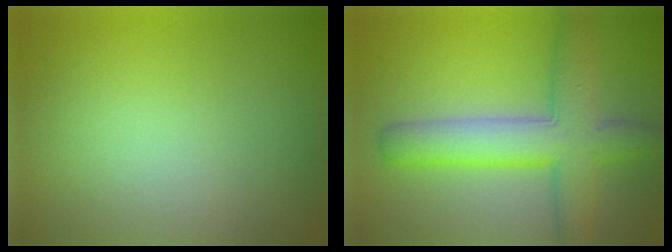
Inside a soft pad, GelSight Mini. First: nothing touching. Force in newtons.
{"total": 6.8, "press": 6.8, "slide": 0.5}